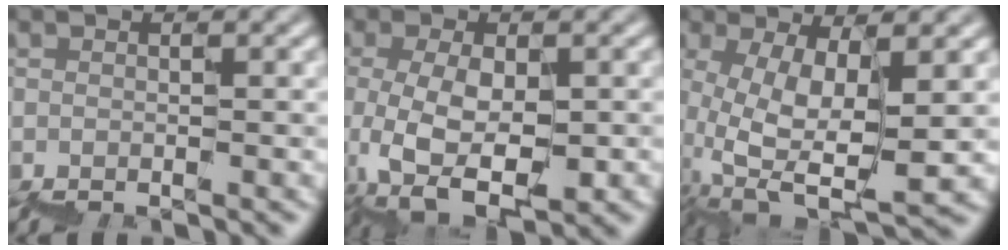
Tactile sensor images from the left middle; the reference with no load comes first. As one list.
[{"total": 6.3, "force": [0.2, 3.7, 5.1], "torque": [-0.101, -0.006, 0.013]}, {"total": 7.3, "force": [3.8, 2.2, 5.8], "torque": [-0.116, -0.004, 0.079]}]